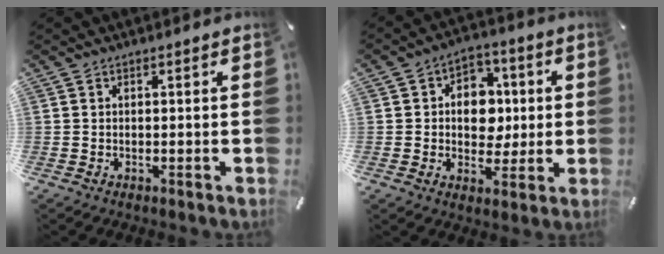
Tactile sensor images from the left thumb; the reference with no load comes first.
{"total": 9.1, "force": [0.2, 7.9, 4.6], "torque": [-0.057, 0.005, 0.002]}